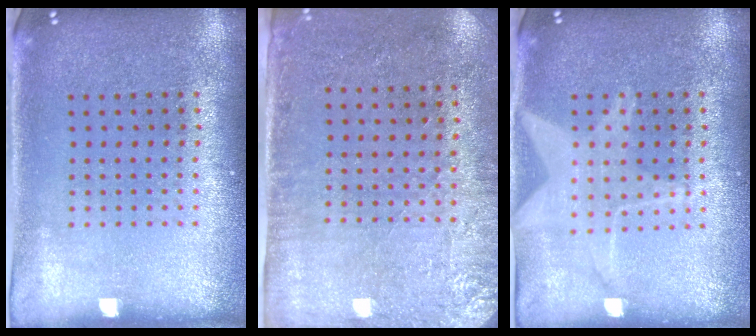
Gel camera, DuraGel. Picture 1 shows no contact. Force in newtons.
{"total": 2.8, "press": 2.3, "slide": 1.6}
{"total": 1.5, "press": 1.5, "slide": 0.2}